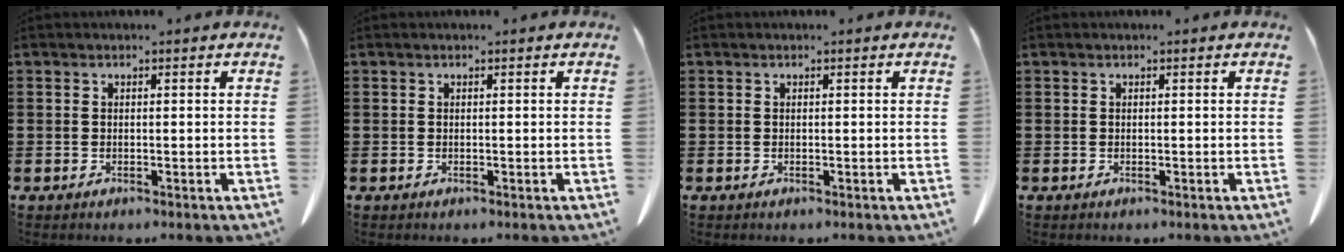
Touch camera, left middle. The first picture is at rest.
{"total": 0.0}
{"total": 0.0}
{"total": 0.0}